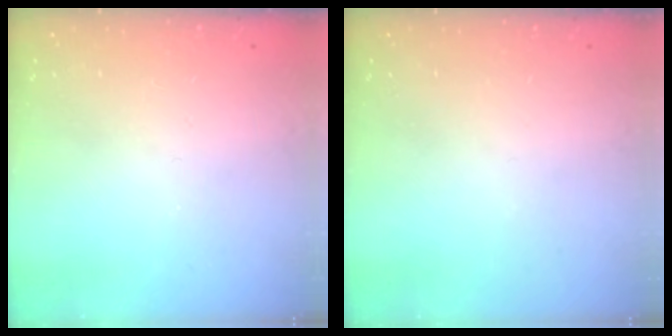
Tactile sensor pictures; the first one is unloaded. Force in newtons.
{"total": 0.0}